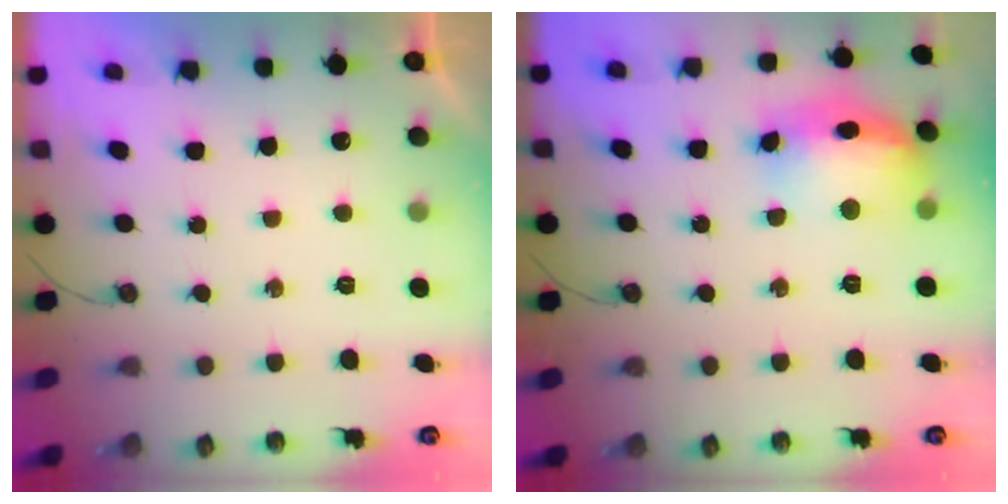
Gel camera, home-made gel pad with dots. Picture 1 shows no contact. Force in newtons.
{"total": 17.4, "press": 17.3, "slide": 2.0}